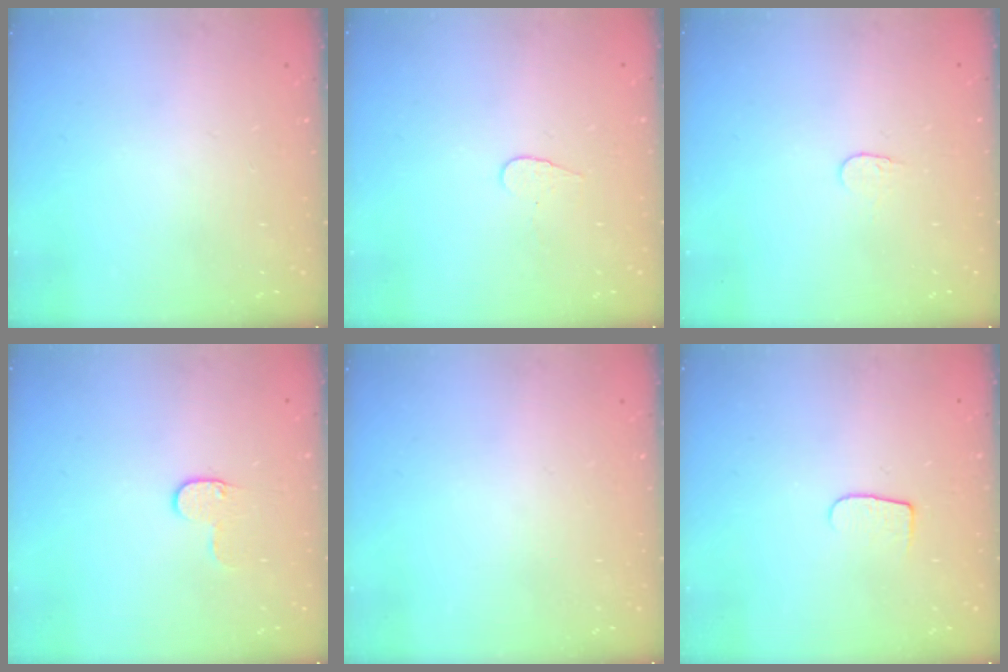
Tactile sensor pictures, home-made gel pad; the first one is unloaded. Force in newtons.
{"total": 3.6, "press": 3.6, "slide": 0.3}
{"total": 3.7, "press": 3.7, "slide": 0.3}
{"total": 5.1, "press": 5.1, "slide": 0.5}
{"total": 0.0}
{"total": 5.8, "press": 5.8, "slide": 0.7}